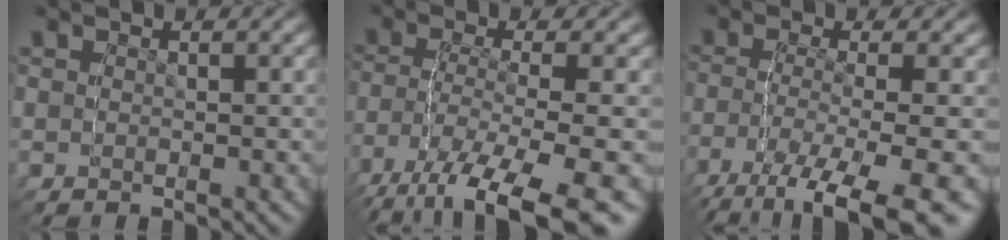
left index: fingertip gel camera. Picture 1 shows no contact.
{"total": 3.0, "force": [-1.5, 1.1, 2.4], "torque": [-0.054, 0.002, -0.016]}
{"total": 3.0, "force": [-1.8, 0.7, 2.3], "torque": [-0.052, -0.004, -0.021]}